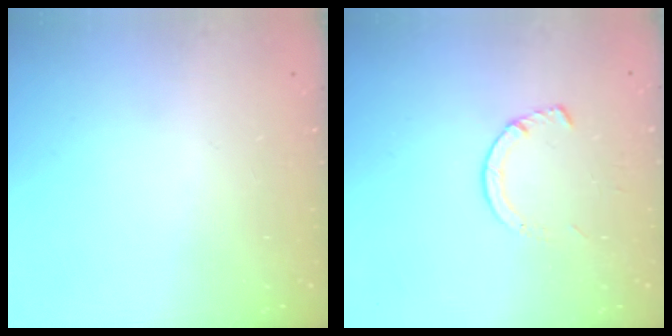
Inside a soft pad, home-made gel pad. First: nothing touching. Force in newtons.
{"total": 3.6, "press": 3.6, "slide": 0.5}